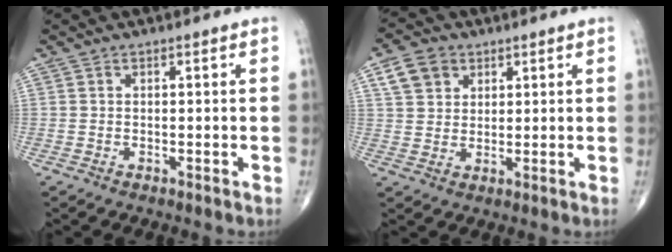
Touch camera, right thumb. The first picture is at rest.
{"total": 6.6, "force": [3.1, 5.1, 2.9], "torque": [-0.032, -0.005, 0.057]}